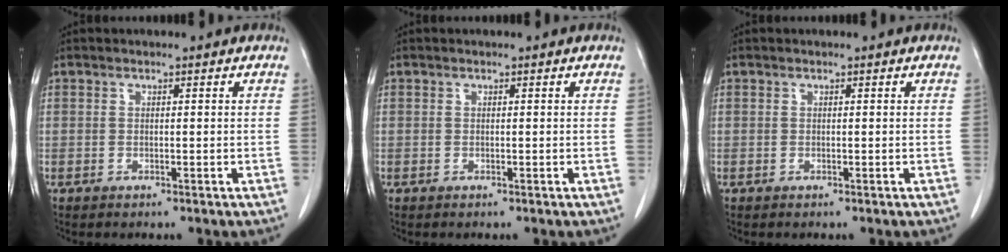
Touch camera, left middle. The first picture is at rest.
{"total": 0.0}
{"total": 0.0}